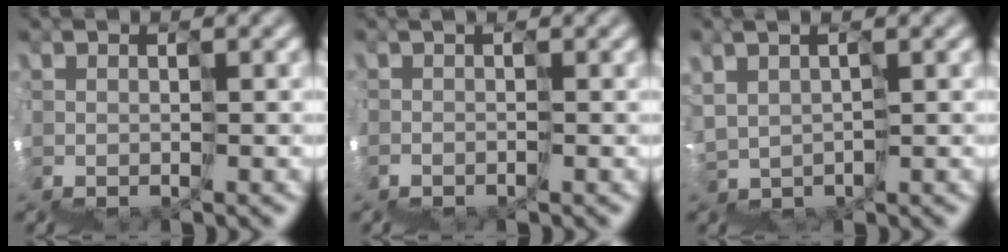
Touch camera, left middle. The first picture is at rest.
{"total": 1.7, "force": [-1.0, 0.7, 1.1], "torque": [-0.011, -0.014, -0.020]}
{"total": 1.0, "force": [0.9, 0.2, -0.2], "torque": [-0.015, 0.007, 0.015]}